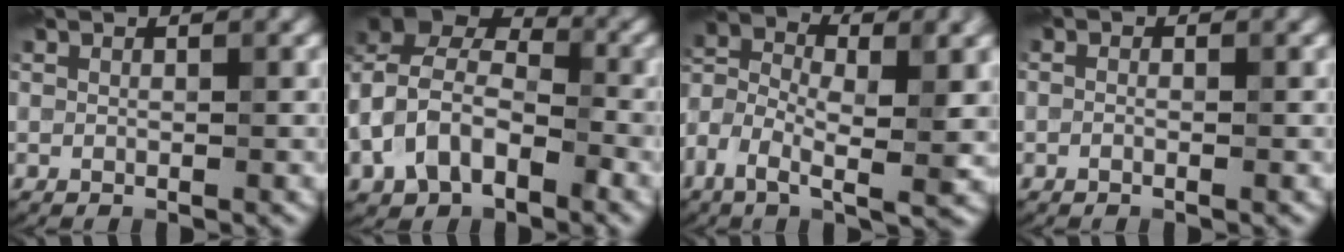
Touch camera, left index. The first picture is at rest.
{"total": 8.7, "force": [-2.5, 5.8, 5.9], "torque": [-0.118, 0.009, -0.064]}
{"total": 8.8, "force": [-2.1, 3.7, 7.7], "torque": [-0.154, -0.003, -0.049]}
{"total": 0.6, "force": [-0.1, 0.3, 0.5], "torque": [0.000, -0.004, -0.012]}